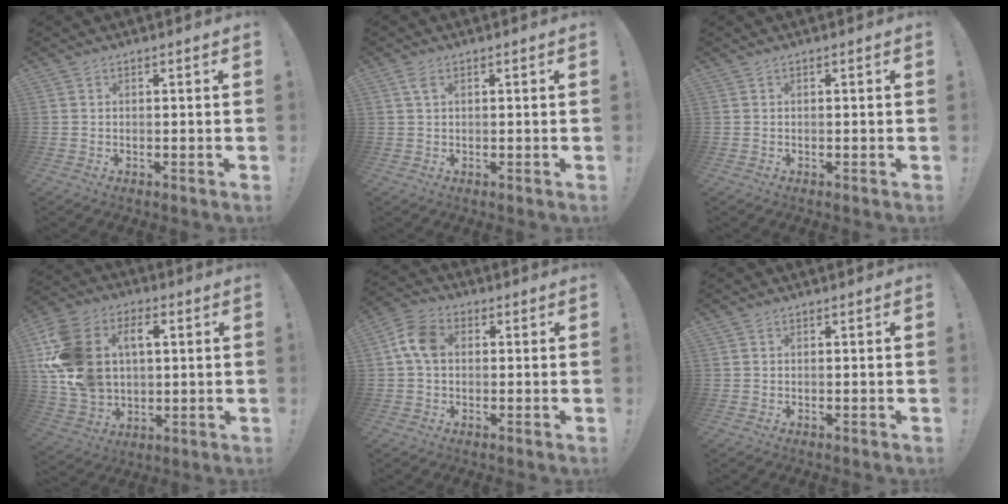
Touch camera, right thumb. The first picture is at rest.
{"total": 2.6, "force": [1.0, 1.2, 2.1], "torque": [-0.041, 0.002, 0.018]}
{"total": 0.0}
{"total": 20.4, "force": [4.7, 14.6, 13.5], "torque": [-0.254, -0.002, 0.090]}
{"total": 8.3, "force": [0.7, 5.7, 6.0], "torque": [-0.120, 0.017, 0.019]}
{"total": 0.0}